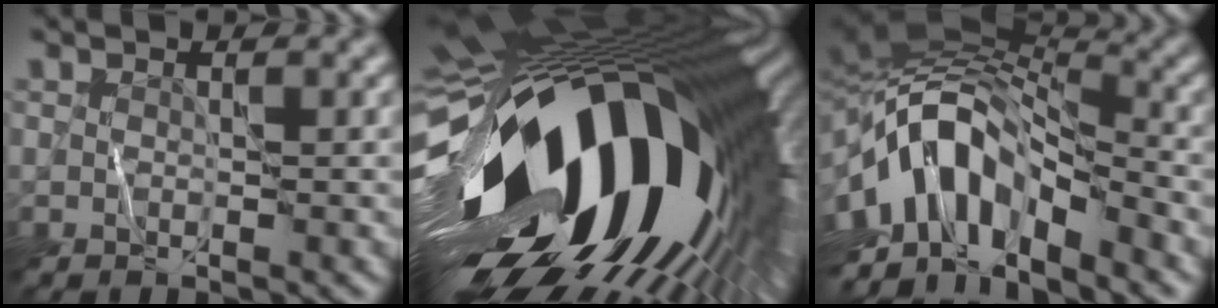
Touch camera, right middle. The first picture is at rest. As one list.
[{"total": 20.2, "force": [-3.1, 10.8, 16.8], "torque": [-0.284, -0.059, -0.047]}, {"total": 11.5, "force": [-4.4, 6.4, 8.5], "torque": [-0.138, 0.006, -0.082]}]